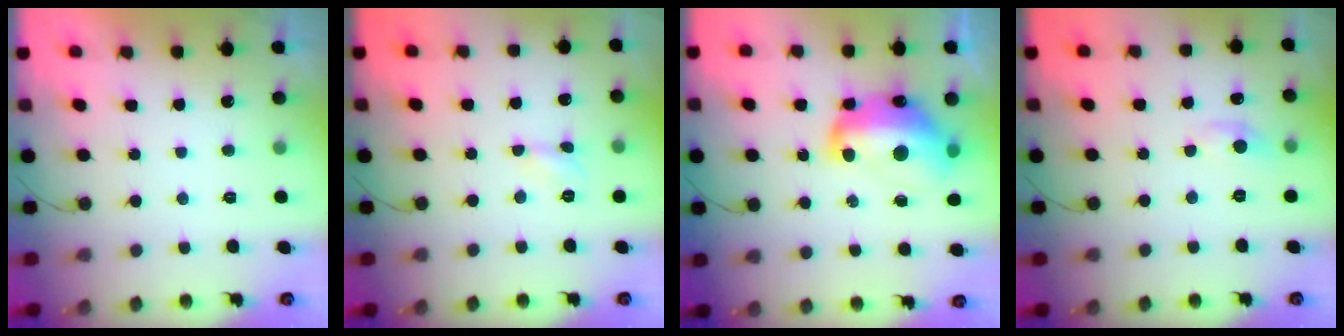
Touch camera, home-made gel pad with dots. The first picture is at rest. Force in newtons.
{"total": 2.9, "press": 2.9, "slide": 0.4}
{"total": 16.8, "press": 16.8, "slide": 1.2}
{"total": 3.0, "press": 3.0, "slide": 0.4}